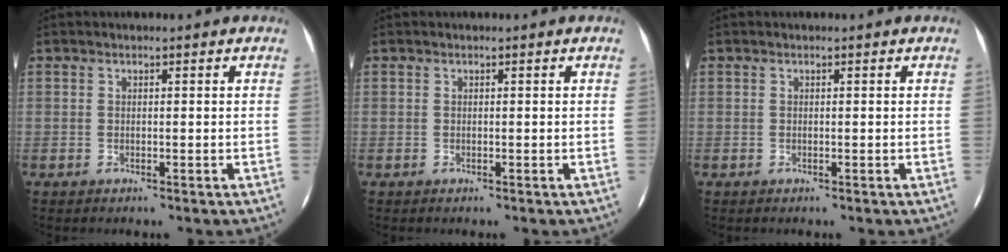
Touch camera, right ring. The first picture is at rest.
{"total": 0.0}
{"total": 0.0}